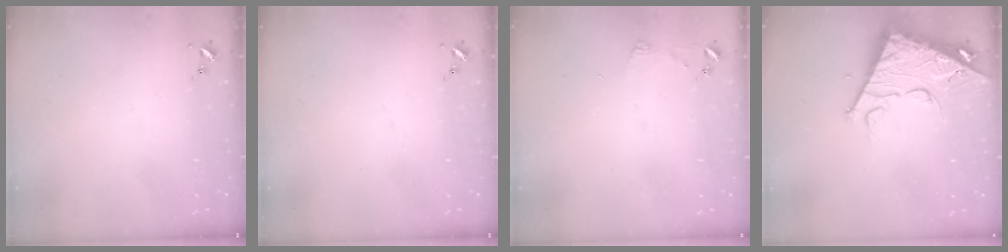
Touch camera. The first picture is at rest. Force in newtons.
{"total": 0.0}
{"total": 3.9, "press": 3.9, "slide": 0.4}
{"total": 13.9, "press": 13.8, "slide": 1.4}